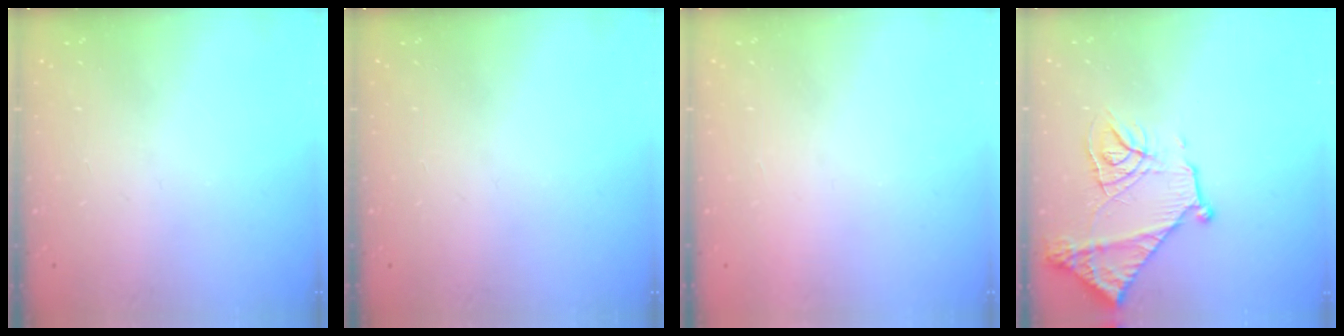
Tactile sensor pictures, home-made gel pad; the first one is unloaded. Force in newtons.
{"total": 0.0}
{"total": 1.6, "press": 1.6, "slide": 0.1}
{"total": 17.6, "press": 17.5, "slide": 1.7}